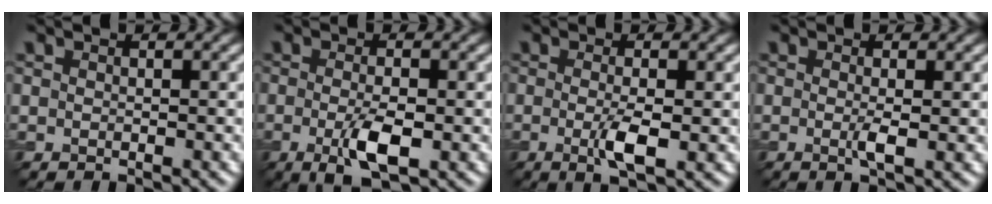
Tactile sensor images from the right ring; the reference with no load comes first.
{"total": 4.0, "force": [-1.1, 1.1, 3.7], "torque": [-0.074, -0.009, -0.019]}
{"total": 3.2, "force": [-0.6, 0.7, 3.1], "torque": [-0.063, -0.010, -0.012]}
{"total": 1.7, "force": [-0.2, 0.2, 1.7], "torque": [-0.034, -0.006, -0.005]}